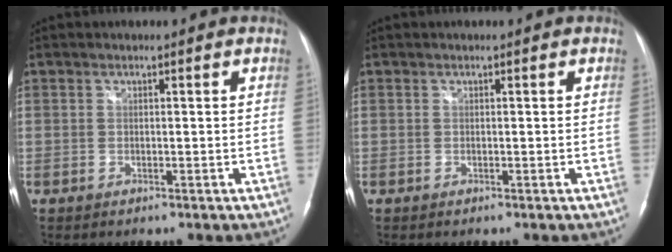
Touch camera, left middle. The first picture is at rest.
{"total": 0.0}